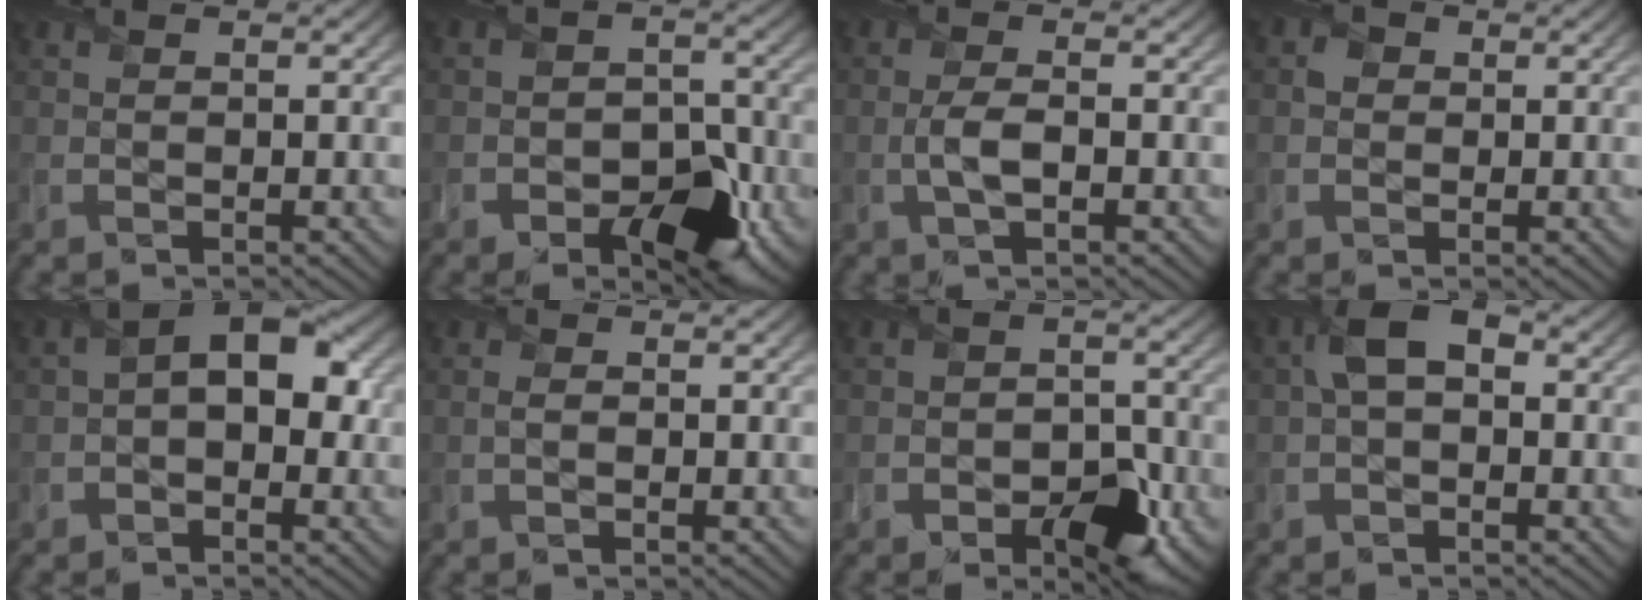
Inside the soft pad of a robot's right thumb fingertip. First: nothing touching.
{"total": 8.6, "force": [-4.0, 5.2, 5.6], "torque": [-0.082, -0.013, -0.061]}
{"total": 3.2, "force": [-0.7, 1.2, 2.9], "torque": [-0.069, -0.001, -0.017]}
{"total": 1.3, "force": [0.1, 1.3, 0.3], "torque": [-0.006, 0.001, -0.006]}
{"total": 5.9, "force": [0.1, 3.6, 4.8], "torque": [-0.065, 0.013, -0.012]}
{"total": 0.8, "force": [0.0, 0.4, 0.7], "torque": [-0.023, 0.002, -0.002]}
{"total": 6.9, "force": [-3.3, 4.0, 4.5], "torque": [-0.062, -0.008, -0.051]}
{"total": 4.2, "force": [0.3, 2.4, 3.5], "torque": [-0.071, 0.014, -0.003]}